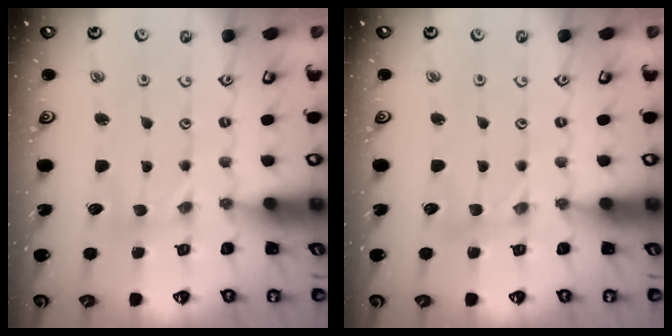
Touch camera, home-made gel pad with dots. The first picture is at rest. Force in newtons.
{"total": 2.1, "press": 2.1, "slide": 0.4}